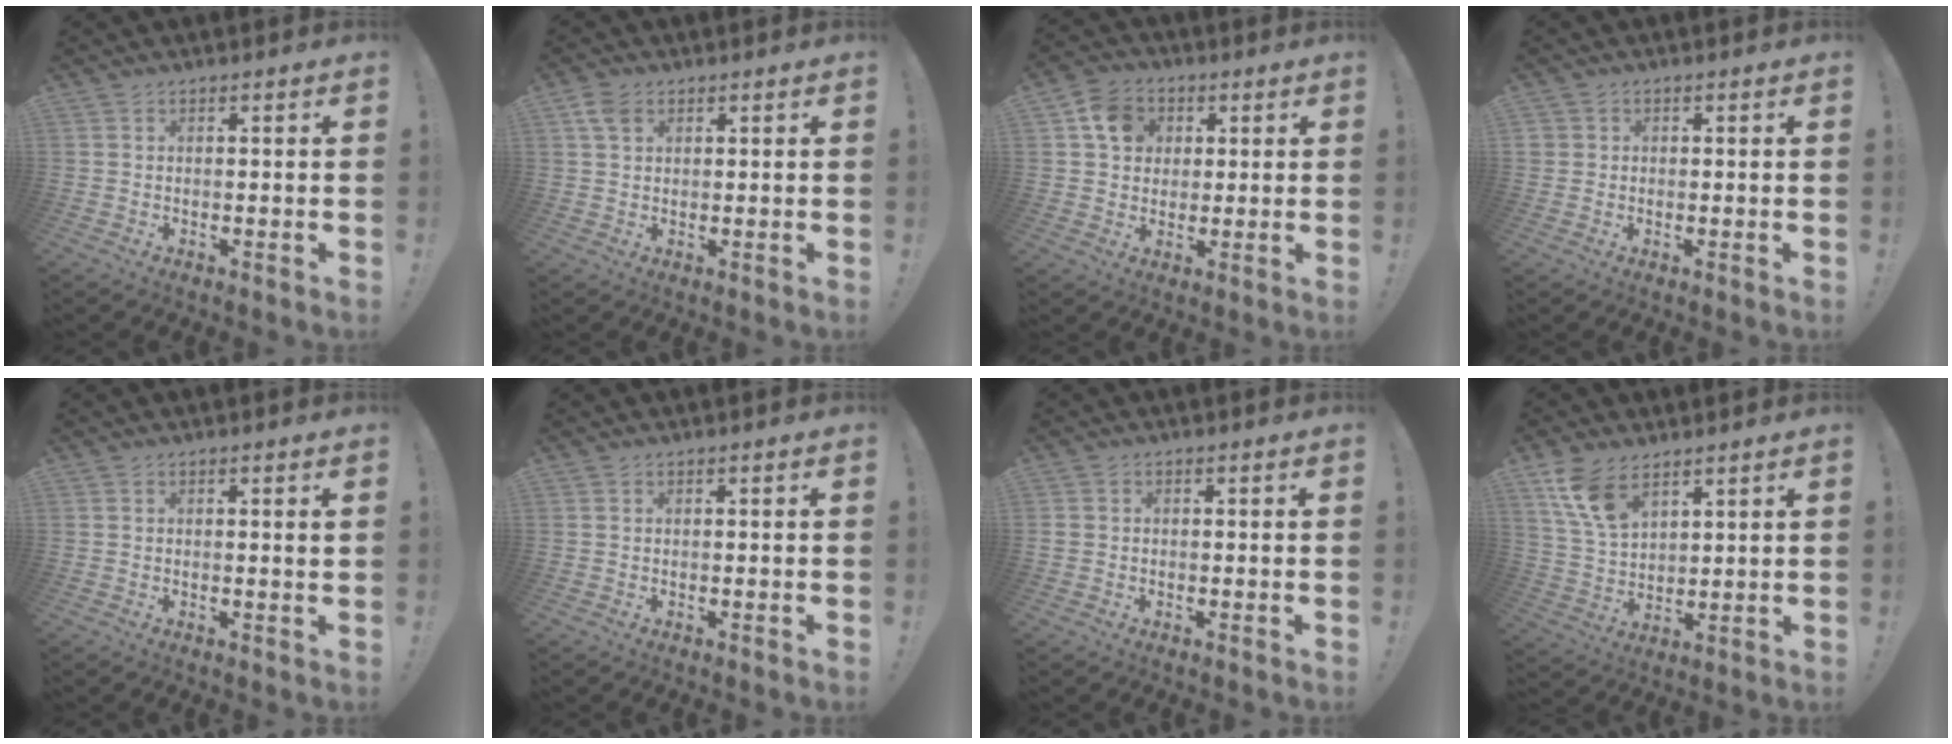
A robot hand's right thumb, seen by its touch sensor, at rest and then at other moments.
{"total": 4.5, "force": [2.1, 3.0, 2.6], "torque": [-0.052, 0.002, 0.042]}
{"total": 9.5, "force": [3.1, 8.2, 3.8], "torque": [-0.055, -0.004, 0.061]}
{"total": 1.7, "force": [0.1, 1.7, 0.2], "torque": [-0.010, 0.006, 0.003]}
{"total": 1.6, "force": [0.7, -0.3, 1.4], "torque": [-0.013, -0.007, 0.008]}
{"total": 0.0}
{"total": 1.3, "force": [-0.5, 1.1, 0.3], "torque": [-0.010, 0.005, -0.008]}
{"total": 10.9, "force": [6.9, 5.7, 6.1], "torque": [-0.111, -0.030, 0.136]}